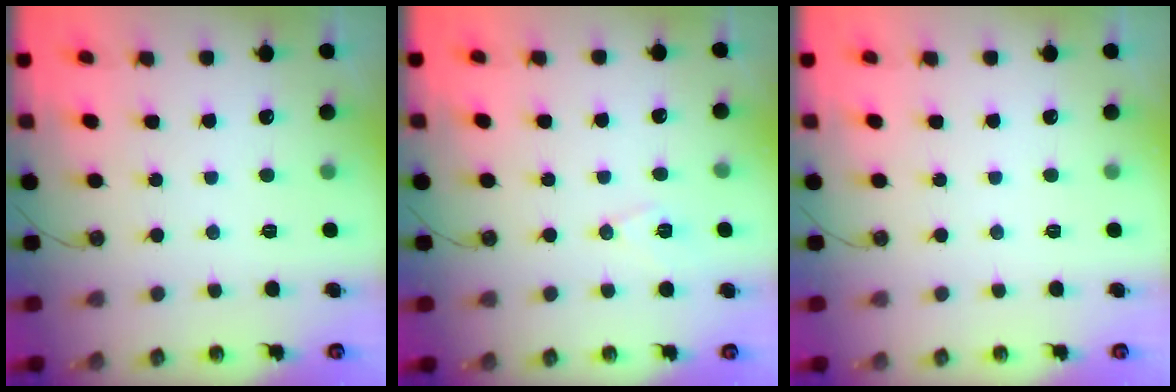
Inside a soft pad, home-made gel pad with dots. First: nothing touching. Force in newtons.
{"total": 6.9, "press": 5.8, "slide": 3.7}
{"total": 0.0}